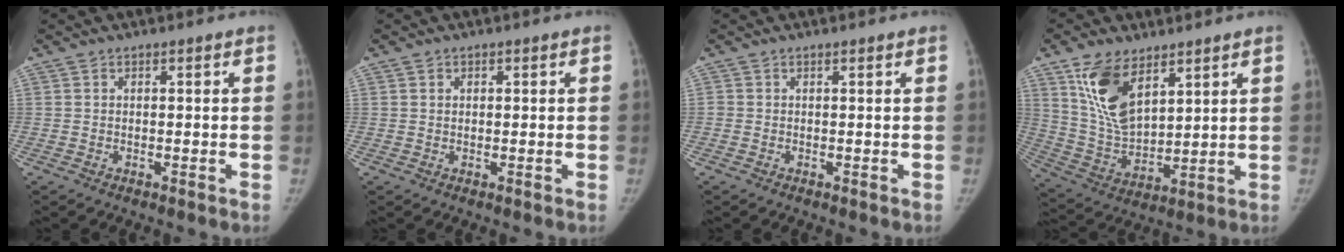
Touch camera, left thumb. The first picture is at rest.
{"total": 1.2, "force": [0.3, 1.0, 0.5], "torque": [-0.002, 0.001, 0.006]}
{"total": 0.0}
{"total": 13.9, "force": [7.5, 7.3, 9.3], "torque": [-0.153, -0.035, 0.158]}